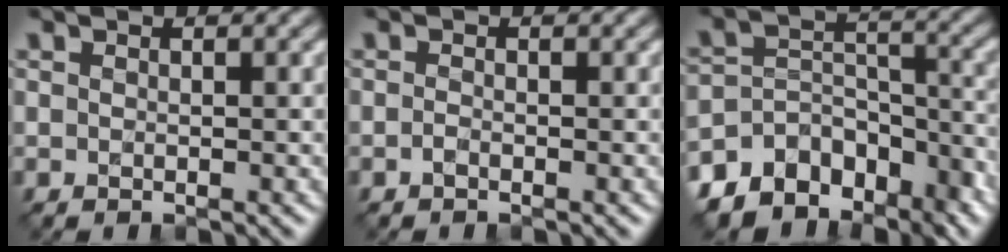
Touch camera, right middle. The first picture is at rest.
{"total": 0.5, "force": [-0.4, 0.1, 0.3], "torque": [-0.007, 0.000, -0.008]}
{"total": 10.6, "force": [-8.5, 5.9, 2.3], "torque": [-0.038, 0.016, -0.129]}